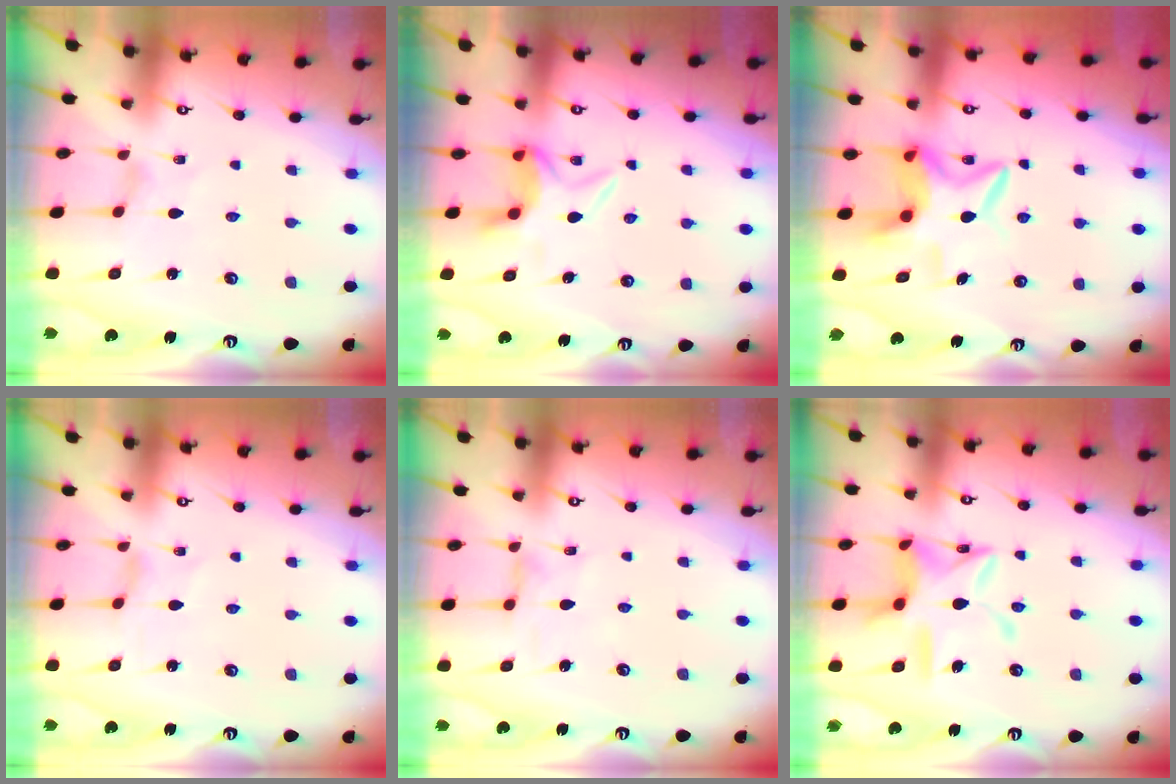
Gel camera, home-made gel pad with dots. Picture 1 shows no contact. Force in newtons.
{"total": 6.5, "press": 6.4, "slide": 1.3}
{"total": 7.5, "press": 7.3, "slide": 1.4}
{"total": 0.8, "press": 0.8, "slide": 0.2}
{"total": 1.7, "press": 1.7, "slide": 0.3}
{"total": 13.5, "press": 13.5, "slide": 1.0}